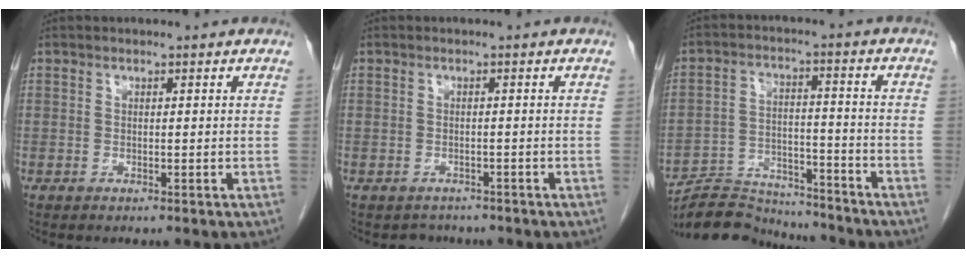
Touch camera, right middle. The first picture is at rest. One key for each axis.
{"total": 2.2, "fx": -1.9, "fy": 1.1, "fz": -0.3, "tx": -0.005, "ty": 0.000, "tz": -0.028}
{"total": 13.2, "fx": -12.9, "fy": 2.0, "fz": 2.0, "tx": -0.030, "ty": 0.017, "tz": -0.205}